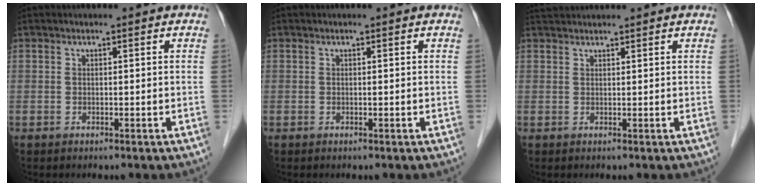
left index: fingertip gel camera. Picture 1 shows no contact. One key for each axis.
{"total": 0.0}
{"total": 2.6, "fx": 2.5, "fy": 0.0, "fz": 0.5, "tx": -0.008, "ty": 0.029, "tz": 0.049}